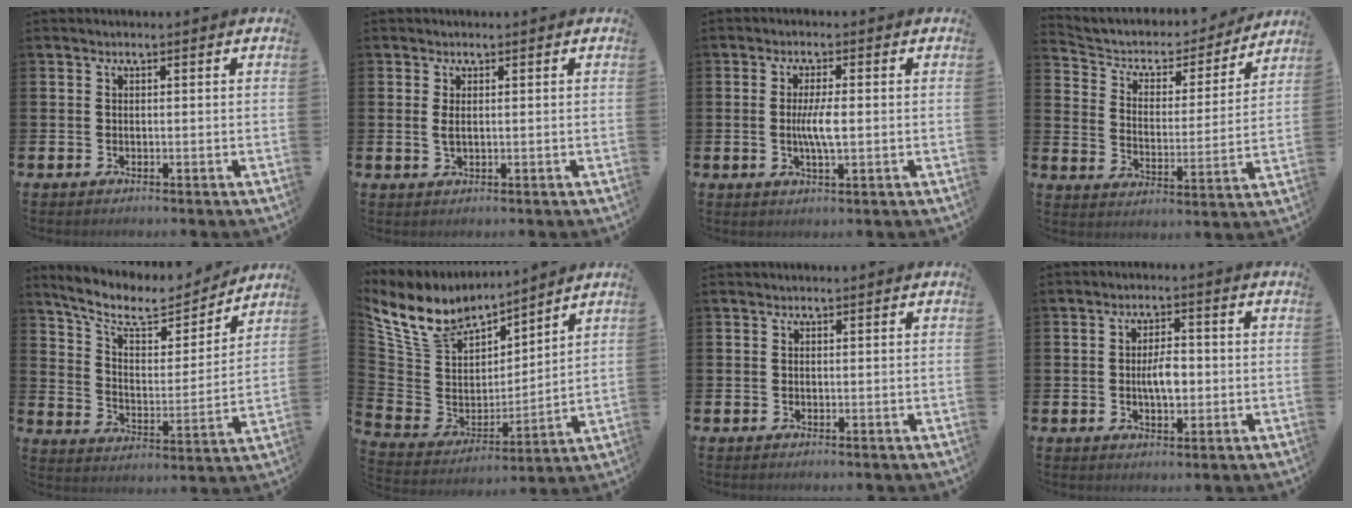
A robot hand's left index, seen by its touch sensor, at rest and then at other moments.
{"total": 1.4, "force": [0.5, 0.5, 1.2], "torque": [-0.024, 0.003, 0.006]}
{"total": 3.7, "force": [-0.1, 0.8, 3.6], "torque": [-0.068, 0.000, -0.004]}
{"total": 5.2, "force": [4.4, 2.4, 1.1], "torque": [-0.051, -0.033, 0.067]}
{"total": 9.3, "force": [8.2, 2.9, 3.5], "torque": [-0.092, -0.059, 0.136]}
{"total": 10.0, "force": [8.8, 4.3, 2.0], "torque": [-0.099, -0.057, 0.164]}
{"total": 0.0}
{"total": 3.9, "force": [-0.2, 2.0, 3.4], "torque": [-0.042, -0.003, -0.011]}